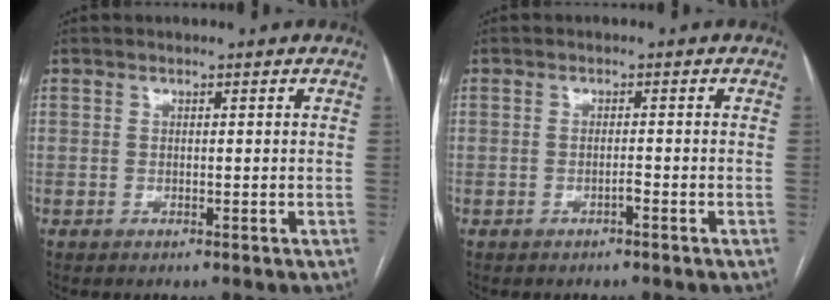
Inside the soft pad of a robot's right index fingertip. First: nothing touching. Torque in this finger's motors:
{"motor_torque": [0.43, 0.27, 0.22, 0.09]}